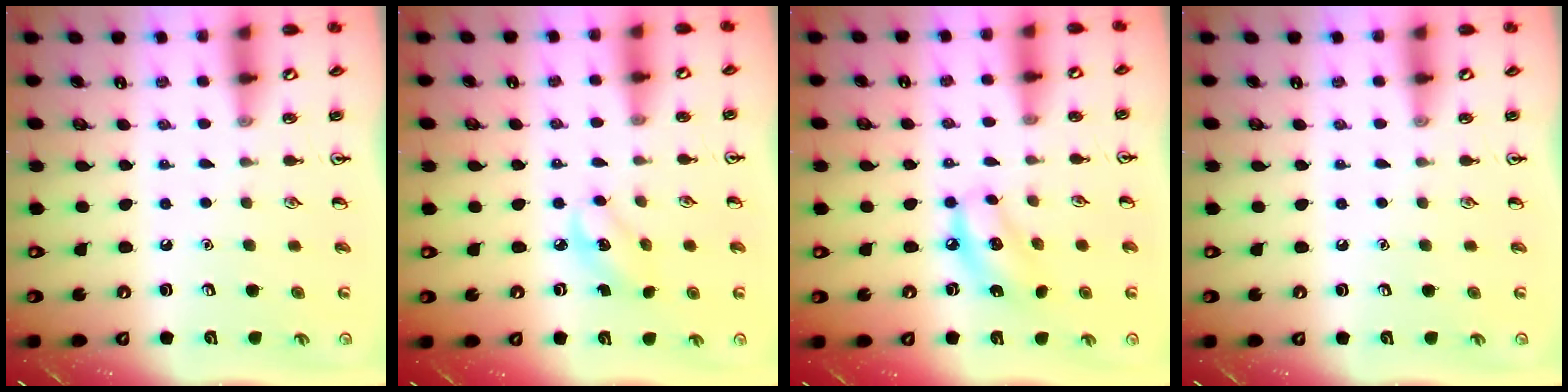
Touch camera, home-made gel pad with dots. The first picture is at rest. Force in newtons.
{"total": 3.0, "press": 2.9, "slide": 0.8}
{"total": 8.3, "press": 8.1, "slide": 2.0}
{"total": 0.0}